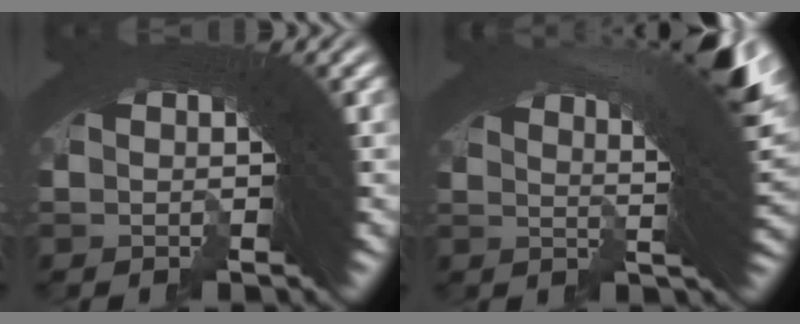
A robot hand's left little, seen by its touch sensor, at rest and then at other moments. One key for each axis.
{"total": 10.4, "fx": 4.6, "fy": 3.8, "fz": 8.5, "tx": -0.127, "ty": 0.017, "tz": 0.057}